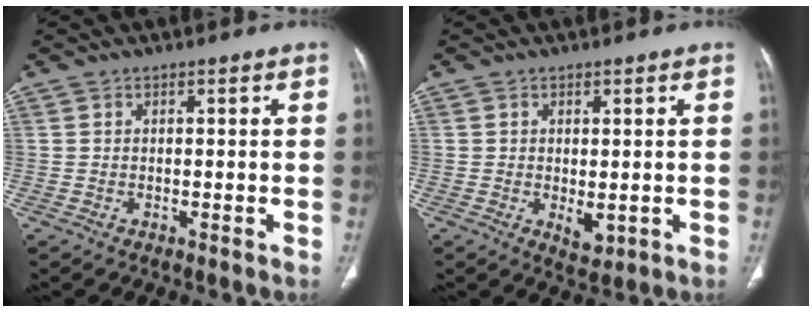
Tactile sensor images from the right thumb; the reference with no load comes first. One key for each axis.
{"total": 3.2, "fx": -0.5, "fy": 1.7, "fz": 2.6, "tx": -0.034, "ty": -0.009, "tz": 0.003}